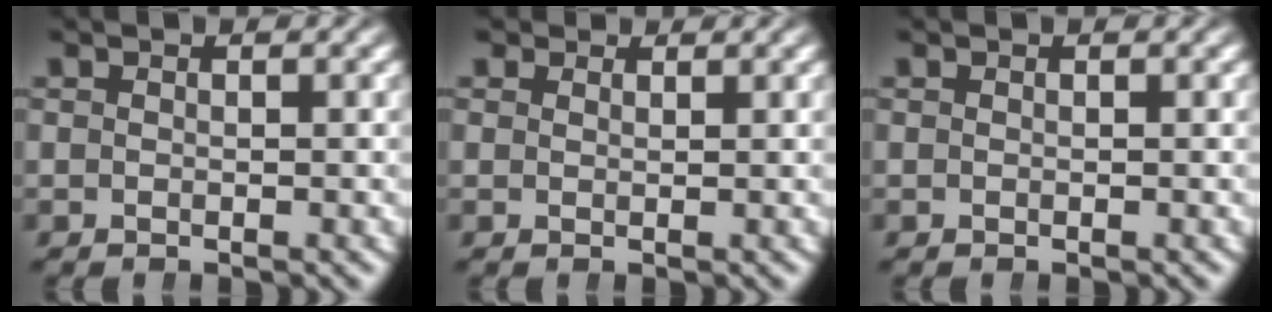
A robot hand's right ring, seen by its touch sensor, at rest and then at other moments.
{"total": 1.0, "force": [1.0, 0.0, -0.1], "torque": [0.012, -0.004, 0.022]}
{"total": 0.0}